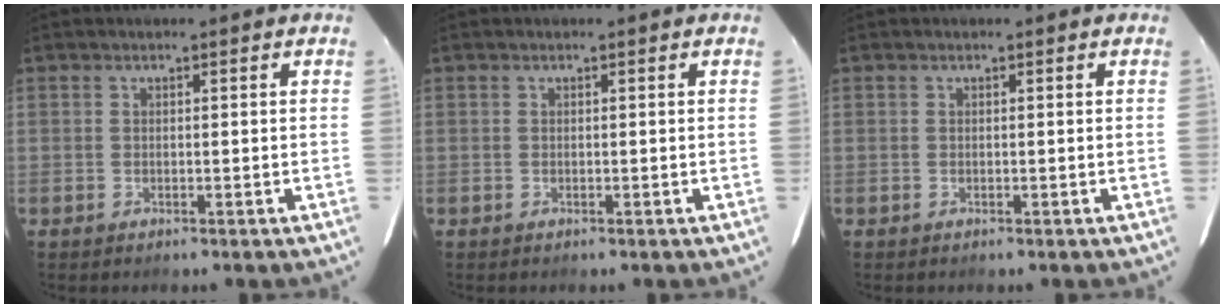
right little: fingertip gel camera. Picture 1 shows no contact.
{"total": 0.0}
{"total": 0.0}